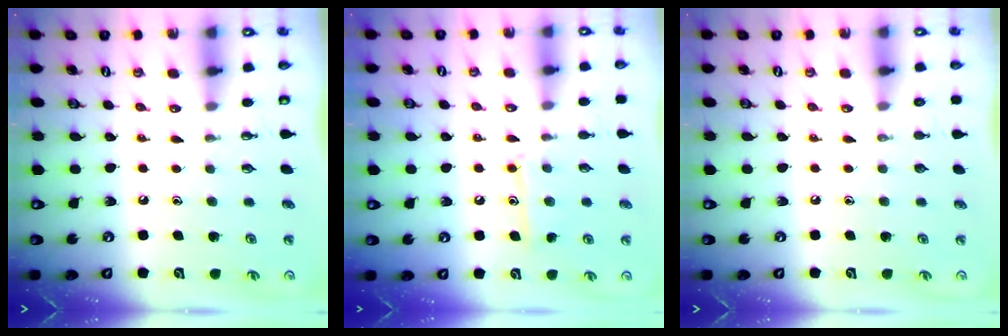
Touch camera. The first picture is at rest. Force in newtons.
{"total": 9.3, "press": 9.3, "slide": 0.6}
{"total": 0.0}